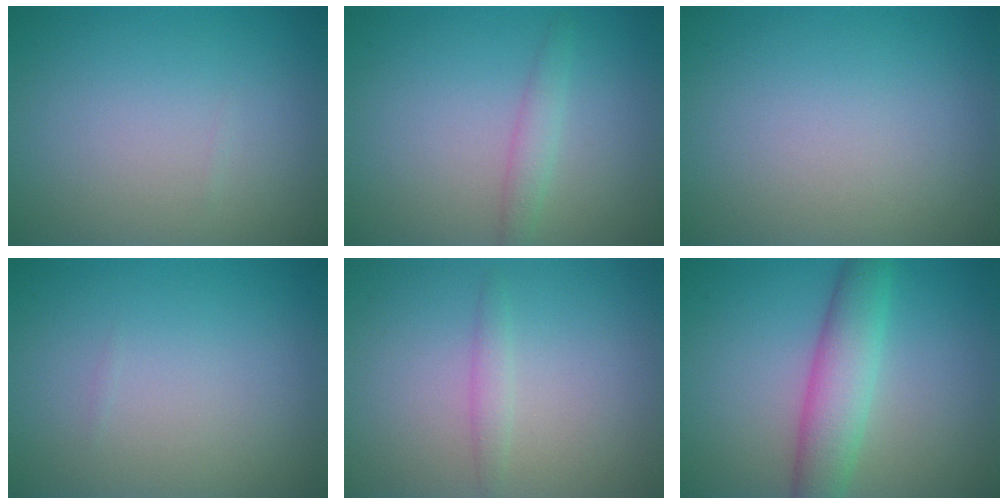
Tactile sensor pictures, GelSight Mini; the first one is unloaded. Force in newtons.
{"total": 1.5, "press": 1.5, "slide": 0.1}
{"total": 0.0}
{"total": 0.0}
{"total": 1.2, "press": 1.2, "slide": 0.1}
{"total": 4.9, "press": 4.9, "slide": 0.1}